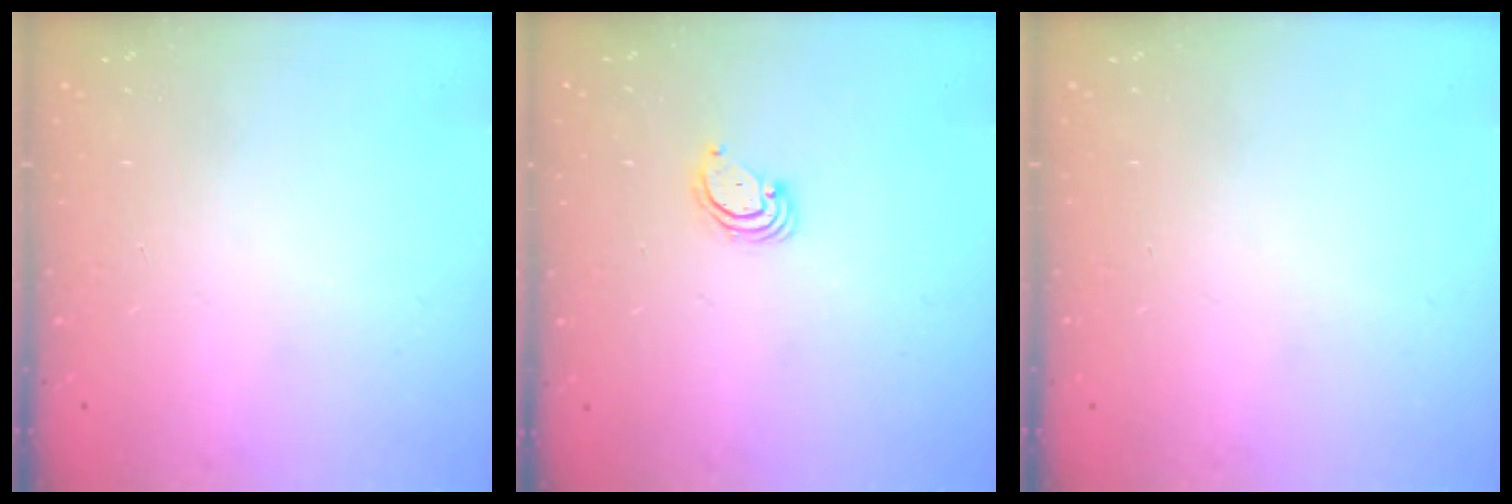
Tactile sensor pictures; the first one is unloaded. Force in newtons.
{"total": 3.6, "press": 3.6, "slide": 0.4}
{"total": 0.0}